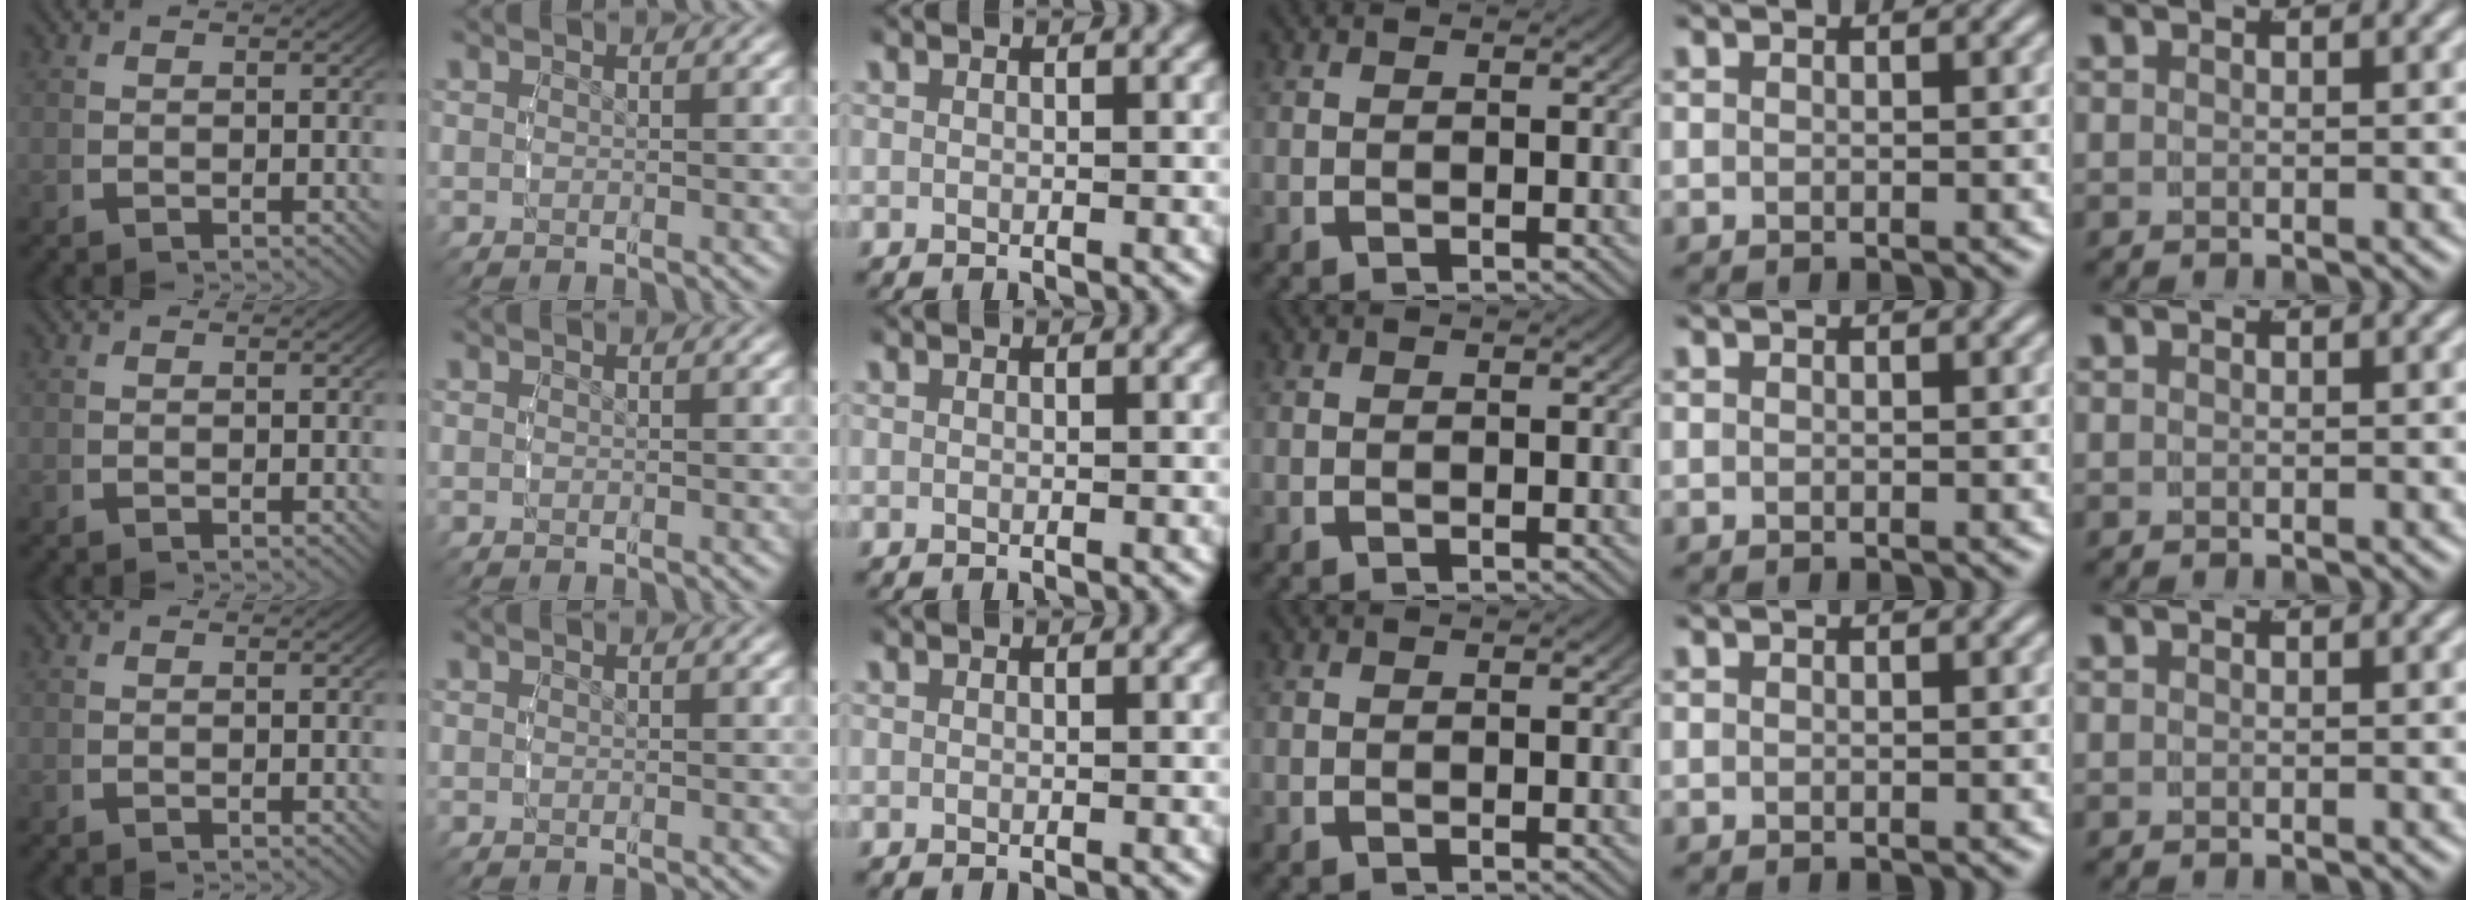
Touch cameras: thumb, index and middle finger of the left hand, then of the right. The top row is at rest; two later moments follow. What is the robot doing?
{"motion": "reach", "object": "paper"}